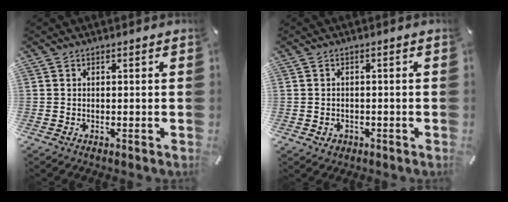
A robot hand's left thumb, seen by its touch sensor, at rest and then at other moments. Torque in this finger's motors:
{"motor_torque": [0.00, 0.01, 0.01, 0.01, 0.00]}